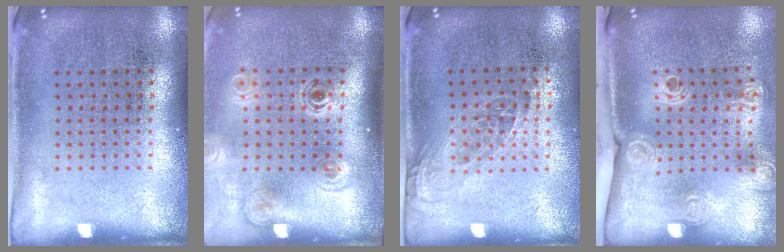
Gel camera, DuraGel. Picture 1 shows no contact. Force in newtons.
{"total": 1.9, "press": 1.3, "slide": 1.4}
{"total": 1.0, "press": 0.9, "slide": 0.6}
{"total": 2.2, "press": 1.6, "slide": 1.5}